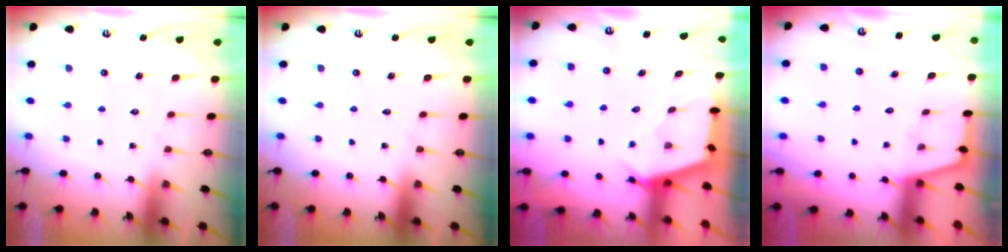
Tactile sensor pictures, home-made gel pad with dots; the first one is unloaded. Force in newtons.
{"total": 0.0}
{"total": 2.7, "press": 2.7, "slide": 0.3}
{"total": 1.5, "press": 1.5, "slide": 0.2}